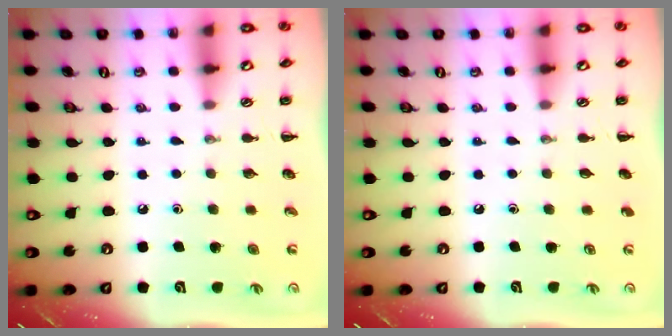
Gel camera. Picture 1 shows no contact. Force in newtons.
{"total": 0.0}